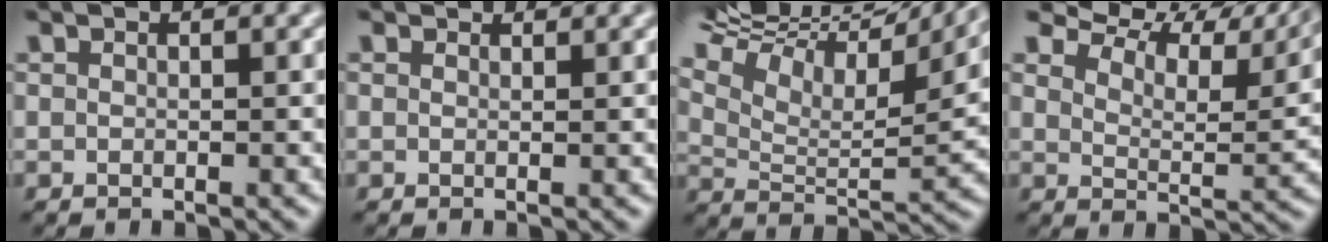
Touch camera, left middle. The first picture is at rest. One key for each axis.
{"total": 1.0, "fx": 1.0, "fy": 0.3, "fz": 0.2, "tx": -0.006, "ty": -0.005, "tz": 0.009}
{"total": 15.9, "fx": 11.3, "fy": 5.3, "fz": 9.8, "tx": -0.187, "ty": 0.064, "tz": 0.183}
{"total": 13.6, "fx": 12.0, "fy": 3.4, "fz": 5.5, "tx": -0.112, "ty": 0.015, "tz": 0.151}